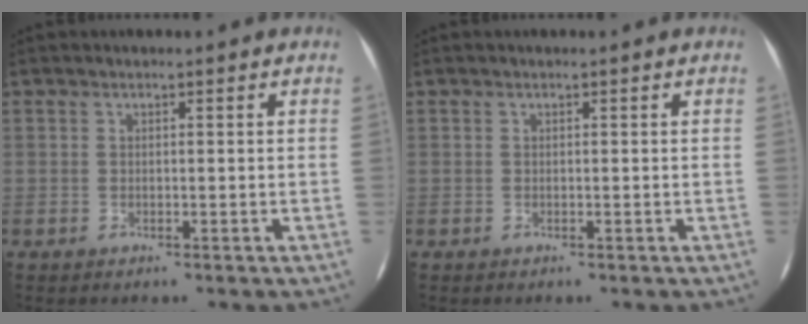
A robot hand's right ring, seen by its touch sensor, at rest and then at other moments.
{"total": 0.0}